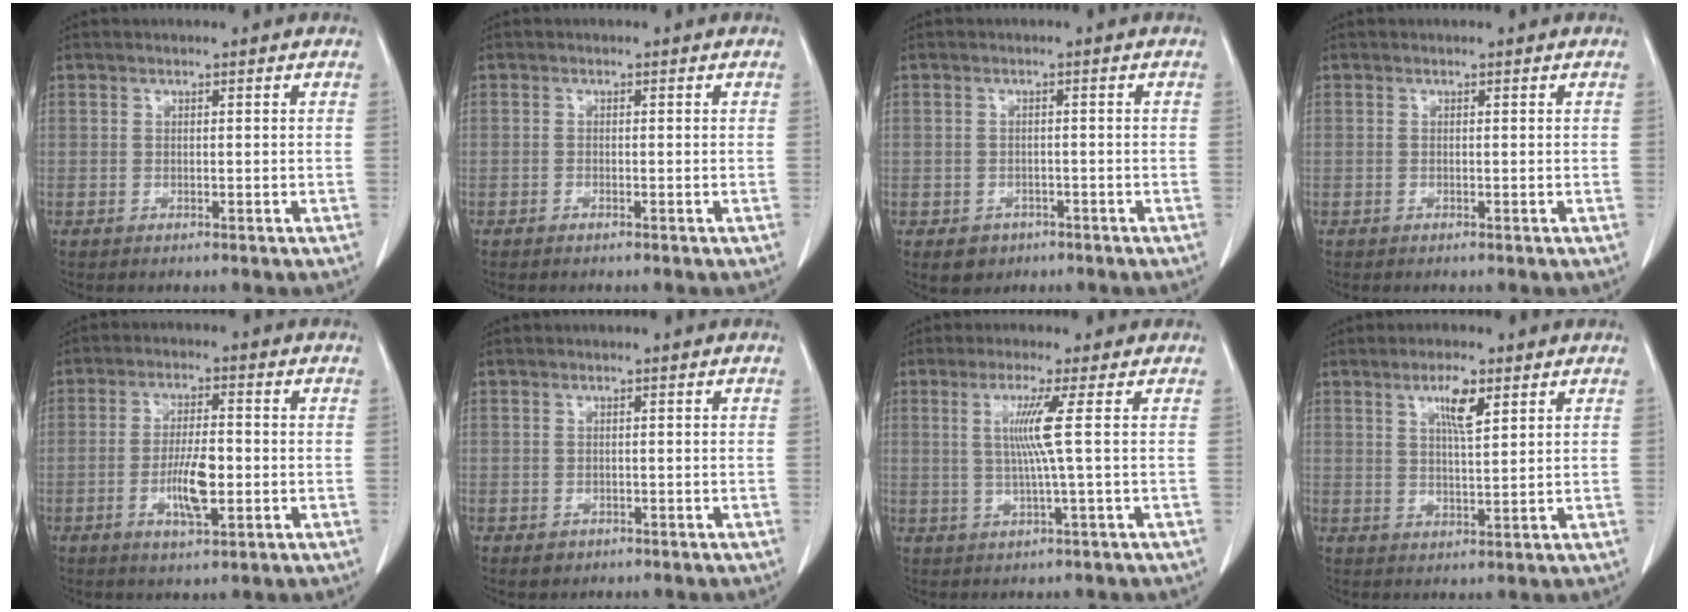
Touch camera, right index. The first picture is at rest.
{"total": 0.5, "force": [-0.4, 0.1, 0.3], "torque": [-0.010, -0.001, -0.008]}
{"total": 3.1, "force": [-1.7, 2.5, 0.7], "torque": [-0.006, 0.007, -0.016]}
{"total": 0.0}
{"total": 6.8, "force": [-1.7, 1.6, 6.4], "torque": [-0.122, -0.002, -0.027]}
{"total": 1.5, "force": [-0.8, 1.2, 0.4], "torque": [-0.006, 0.002, -0.006]}
{"total": 5.1, "force": [0.8, -1.6, 4.8], "torque": [-0.098, -0.004, 0.019]}
{"total": 4.9, "force": [2.5, 0.8, 4.1], "torque": [-0.074, 0.000, 0.044]}